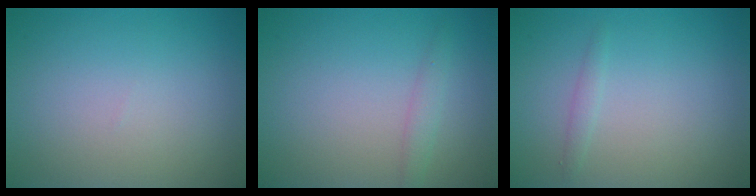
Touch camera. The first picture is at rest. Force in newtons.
{"total": 1.2, "press": 1.2, "slide": 0.1}
{"total": 0.8, "press": 0.8, "slide": 0.1}